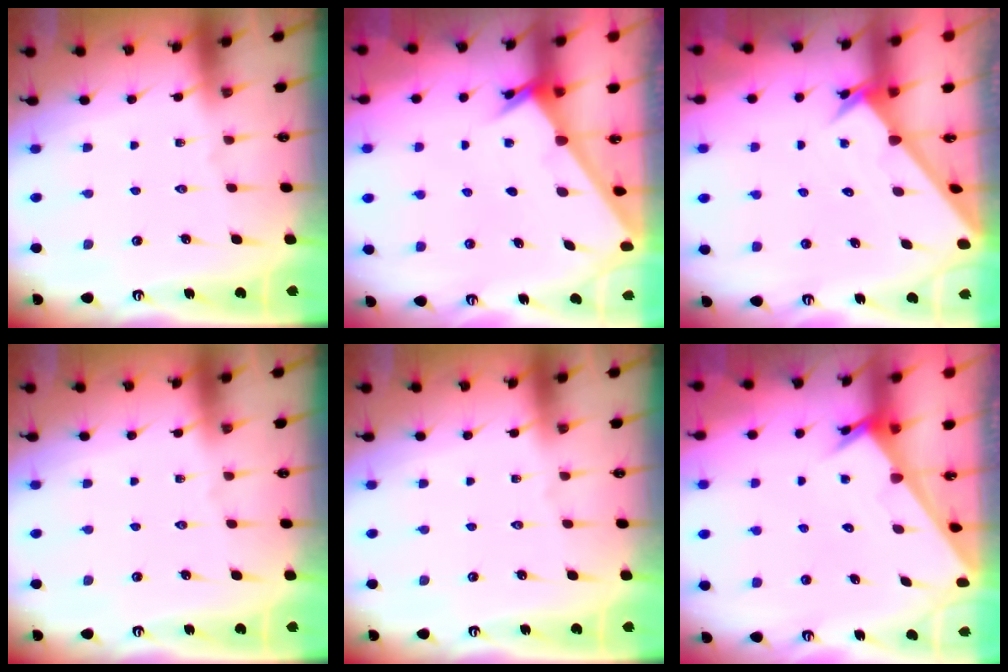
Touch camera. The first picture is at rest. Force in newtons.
{"total": 2.4, "press": 2.4, "slide": 0.2}
{"total": 2.7, "press": 2.7, "slide": 0.2}
{"total": 0.0}
{"total": 0.0}
{"total": 2.3, "press": 2.3, "slide": 0.1}